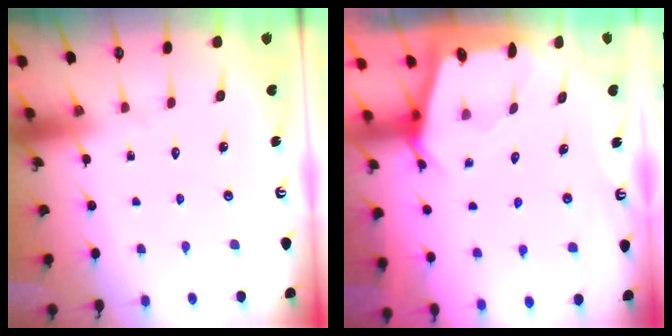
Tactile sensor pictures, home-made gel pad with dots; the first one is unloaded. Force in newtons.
{"total": 2.3, "press": 2.3, "slide": 0.3}